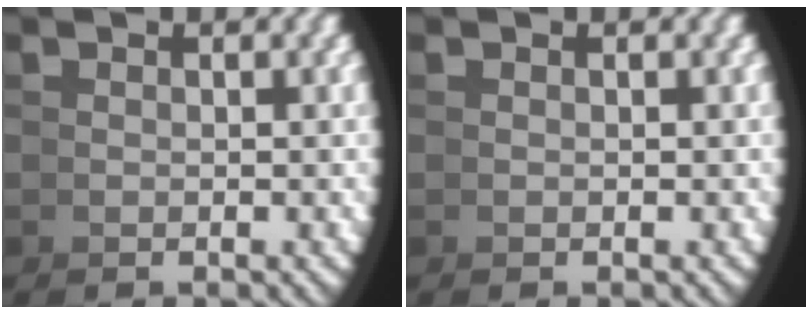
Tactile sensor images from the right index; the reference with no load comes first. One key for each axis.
{"total": 0.0}